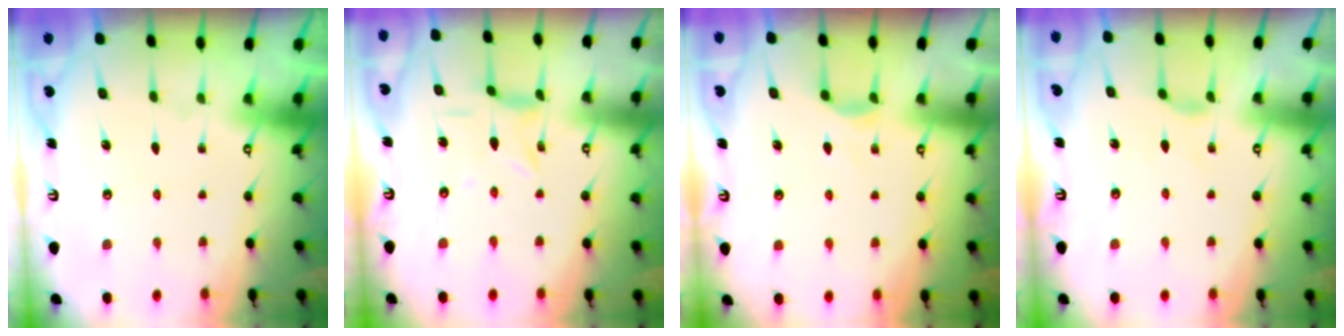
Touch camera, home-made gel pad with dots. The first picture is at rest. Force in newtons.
{"total": 1.4, "press": 1.3, "slide": 0.4}
{"total": 4.1, "press": 4.1, "slide": 0.6}
{"total": 2.1, "press": 2.0, "slide": 0.5}